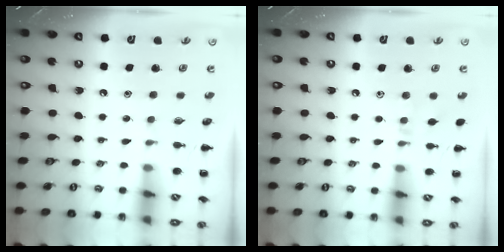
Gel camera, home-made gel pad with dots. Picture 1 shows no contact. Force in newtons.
{"total": 5.1, "press": 4.8, "slide": 1.6}